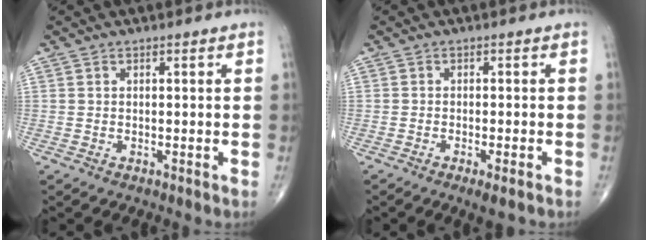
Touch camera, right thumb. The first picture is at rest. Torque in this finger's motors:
{"motor_torque": [-0.01, 0.03, -0.02, 0.23, 0.04]}